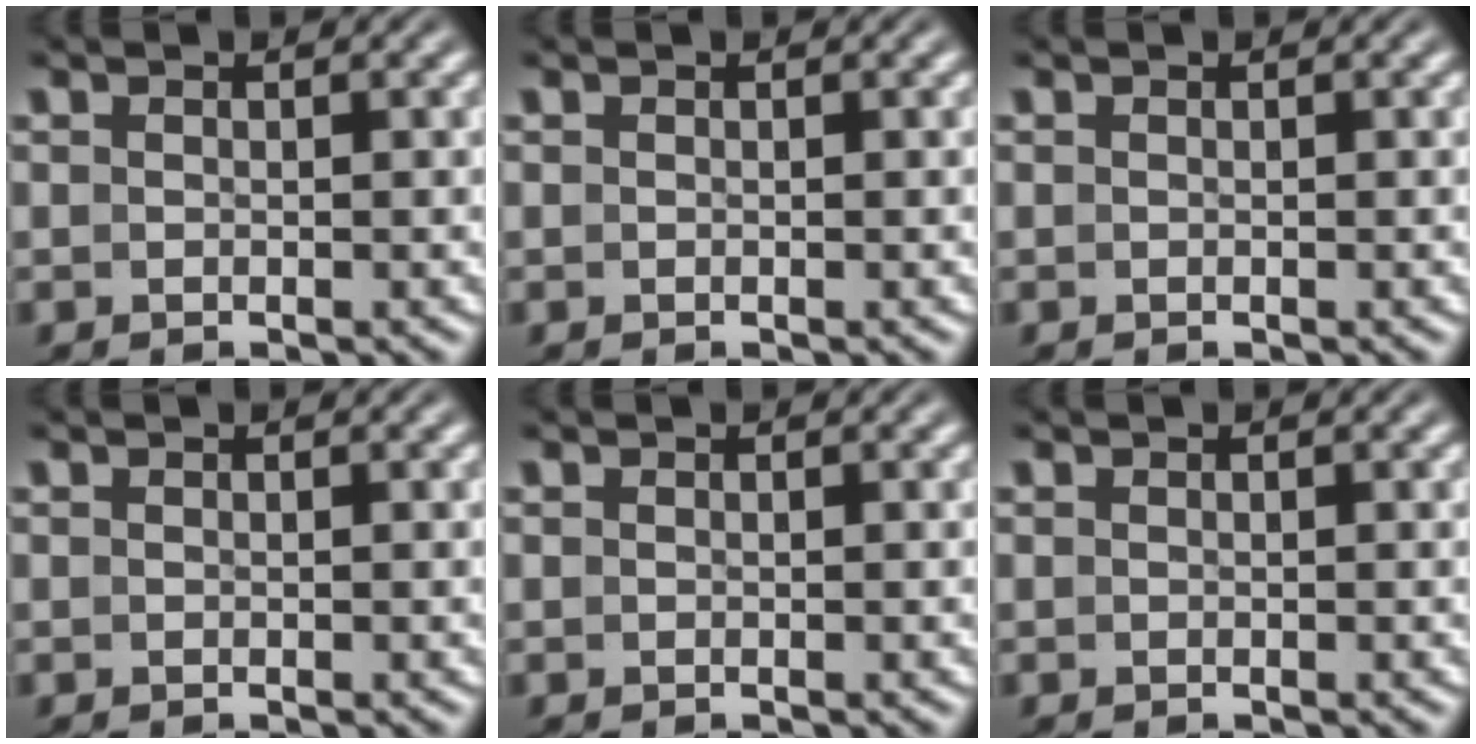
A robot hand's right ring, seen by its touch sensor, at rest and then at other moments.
{"total": 0.0}
{"total": 0.0}
{"total": 0.0}
{"total": 0.0}
{"total": 0.0}